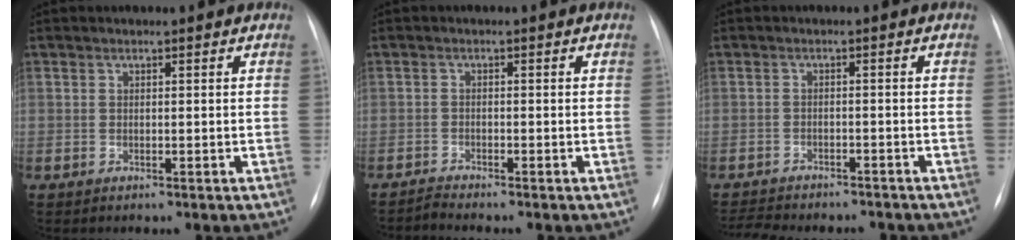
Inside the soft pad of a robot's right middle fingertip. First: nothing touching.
{"total": 1.4, "force": [-1.2, -0.5, -0.4], "torque": [0.006, -0.011, -0.024]}
{"total": 9.9, "force": [-9.1, 2.3, 3.0], "torque": [-0.055, 0.002, -0.121]}